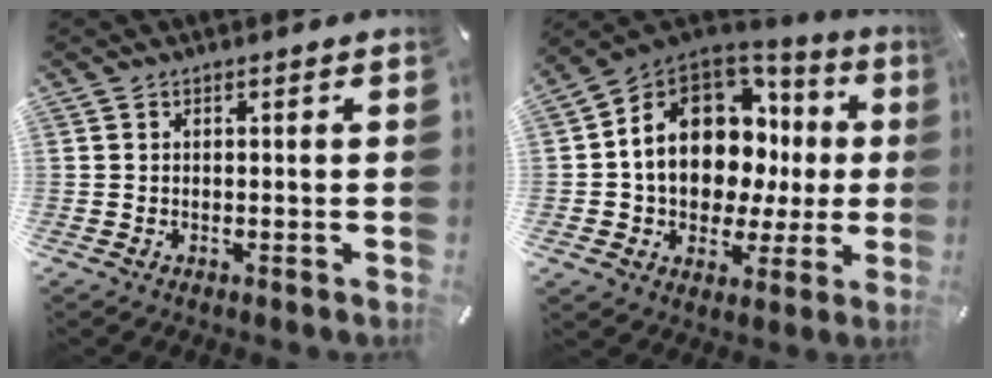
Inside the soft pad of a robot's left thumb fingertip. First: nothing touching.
{"total": 15.5, "force": [3.1, 11.6, 9.9], "torque": [-0.175, -0.026, 0.053]}